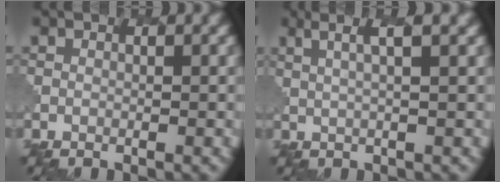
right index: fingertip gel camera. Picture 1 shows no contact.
{"total": 3.4, "force": [1.7, 0.7, 2.9], "torque": [-0.038, 0.007, 0.031]}